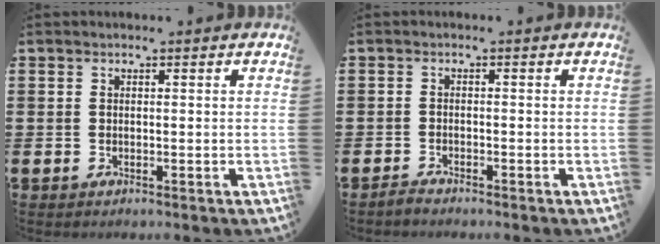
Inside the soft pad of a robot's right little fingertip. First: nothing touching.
{"total": 0.8, "force": [-0.8, 0.1, 0.2], "torque": [-0.006, 0.000, -0.016]}